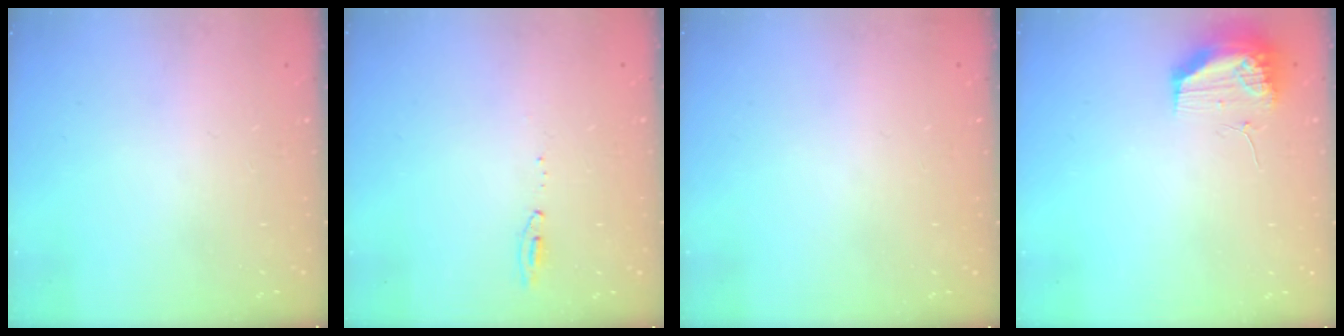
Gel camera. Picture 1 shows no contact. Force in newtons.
{"total": 6.0, "press": 5.8, "slide": 1.5}
{"total": 2.8, "press": 2.2, "slide": 1.7}
{"total": 10.6, "press": 10.5, "slide": 1.3}